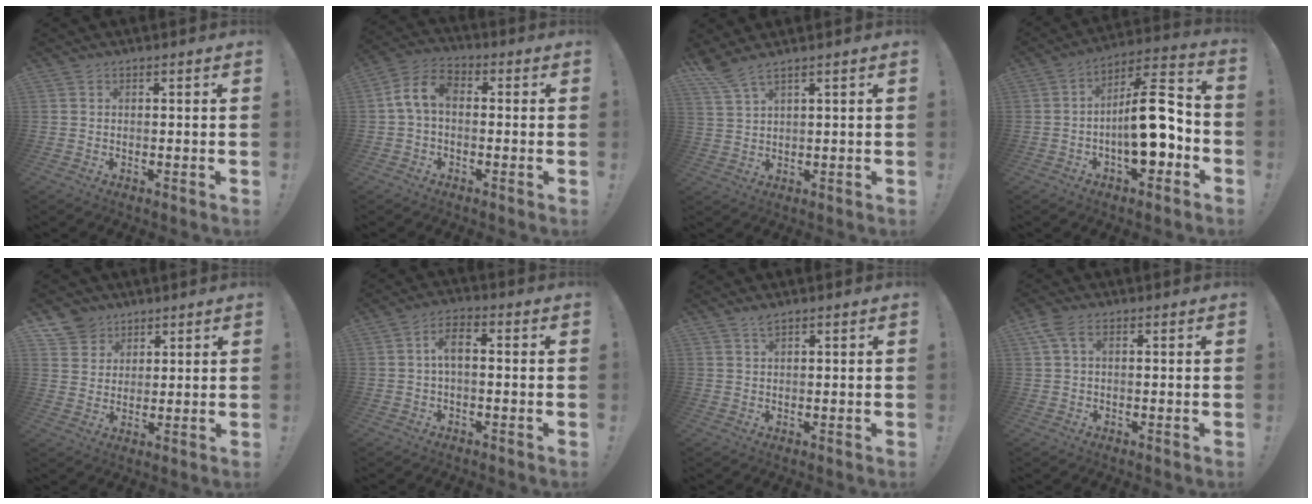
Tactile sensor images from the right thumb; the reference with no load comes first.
{"total": 8.2, "force": [0.0, 5.0, 6.5], "torque": [-0.135, 0.012, 0.005]}
{"total": 4.5, "force": [3.4, 0.0, 2.9], "torque": [-0.068, -0.017, 0.063]}
{"total": 19.1, "force": [-3.4, 7.6, 17.2], "torque": [-0.253, 0.023, -0.049]}
{"total": 7.1, "force": [4.9, 5.1, 0.6], "torque": [-0.009, -0.035, 0.098]}
{"total": 5.0, "force": [-0.1, 2.0, 4.6], "torque": [-0.097, 0.010, -0.001]}
{"total": 1.5, "force": [1.2, 0.0, 0.9], "torque": [-0.018, -0.001, 0.022]}
{"total": 4.0, "force": [1.4, 1.9, 3.2], "torque": [-0.064, 0.006, 0.029]}